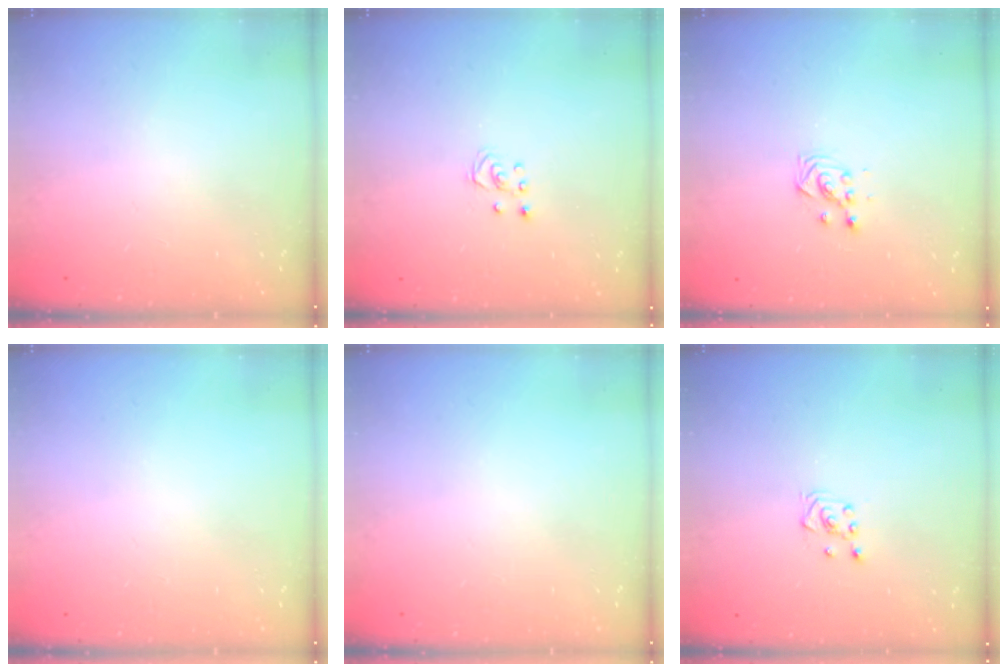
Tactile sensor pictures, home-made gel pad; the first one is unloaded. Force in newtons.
{"total": 2.5, "press": 2.5, "slide": 0.2}
{"total": 2.9, "press": 2.9, "slide": 0.3}
{"total": 0.0}
{"total": 0.0}
{"total": 3.1, "press": 3.0, "slide": 0.8}